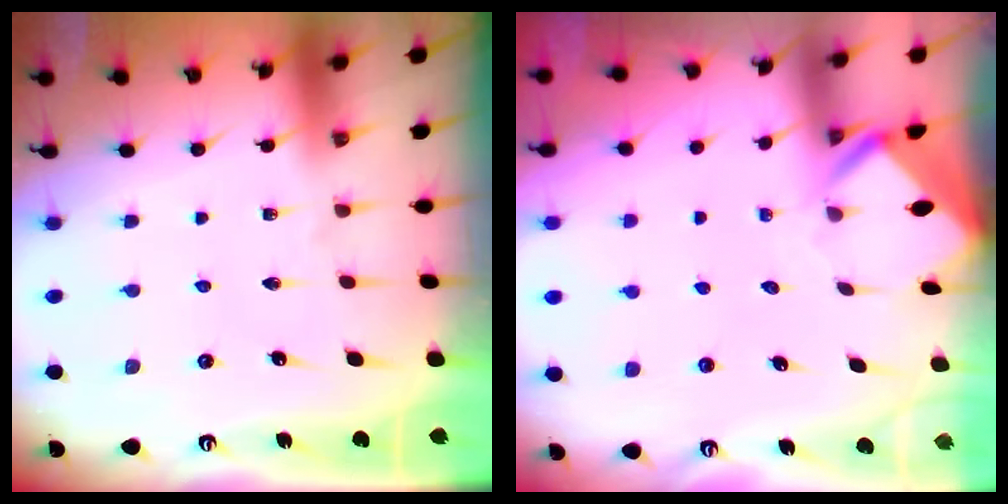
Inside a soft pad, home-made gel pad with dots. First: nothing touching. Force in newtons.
{"total": 2.7, "press": 2.7, "slide": 0.2}